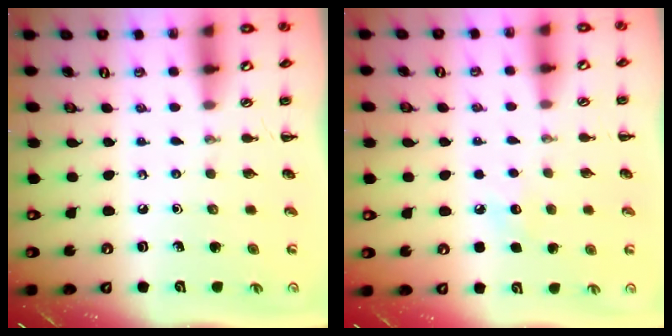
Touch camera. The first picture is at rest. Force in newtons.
{"total": 5.8, "press": 5.6, "slide": 1.4}